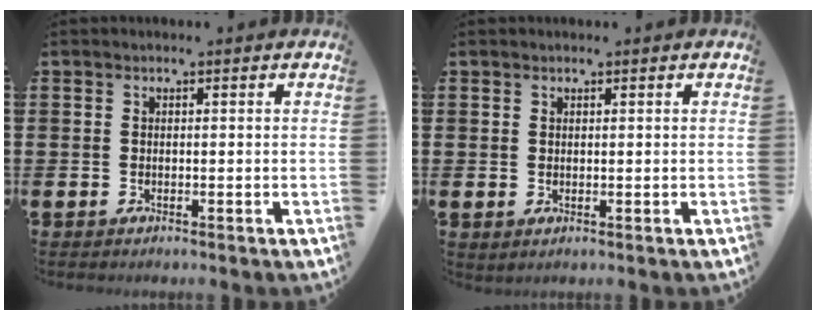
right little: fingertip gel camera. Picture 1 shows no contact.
{"total": 0.0}